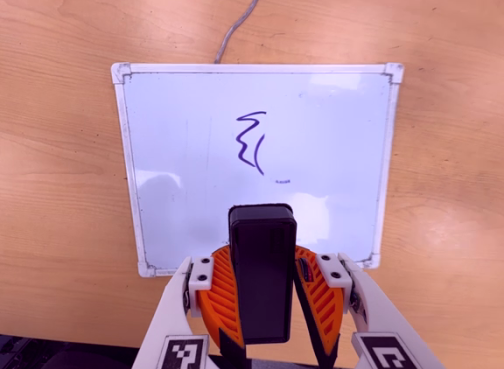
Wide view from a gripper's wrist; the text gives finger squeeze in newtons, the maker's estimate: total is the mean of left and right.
{"total": 10.7, "left": 11.2, "right": 10.3}